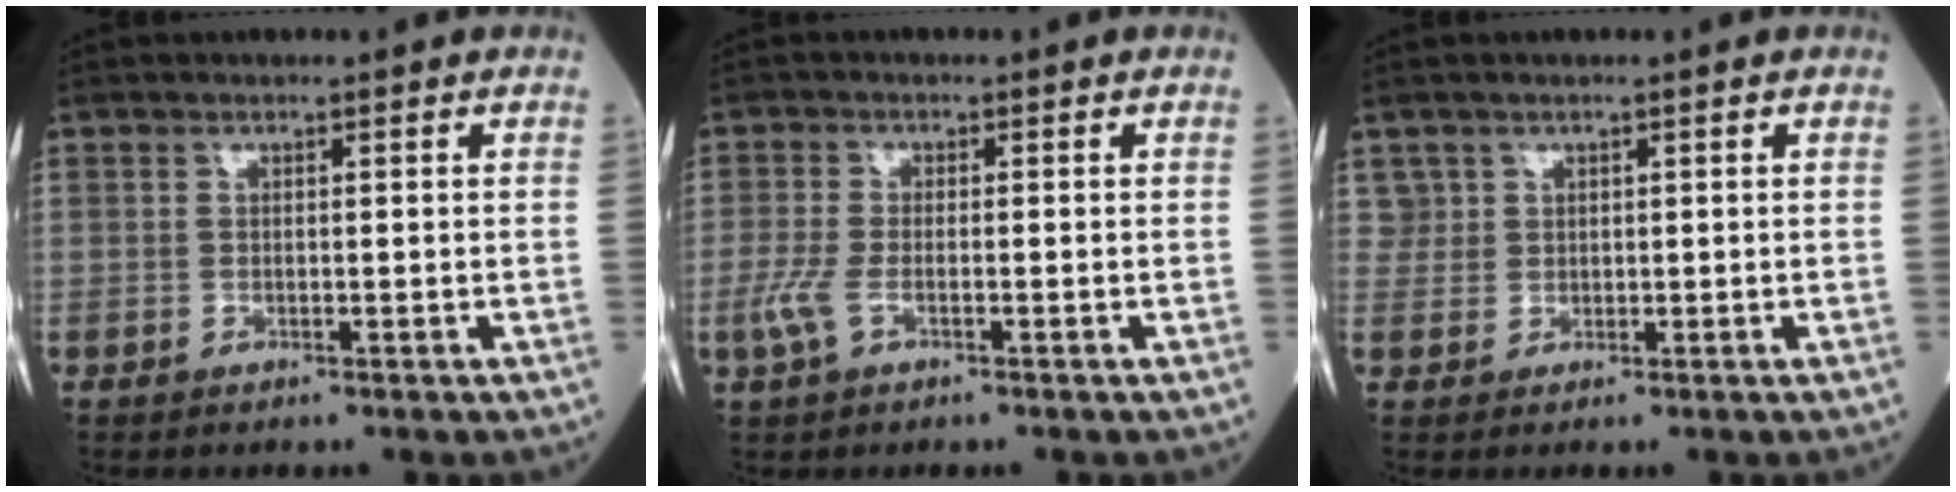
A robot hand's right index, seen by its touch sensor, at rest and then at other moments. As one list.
[{"total": 3.2, "force": [-1.2, 1.1, 2.7], "torque": [-0.081, -0.007, -0.029]}, {"total": 1.5, "force": [0.6, 1.3, -0.4], "torque": [0.018, 0.009, 0.007]}]